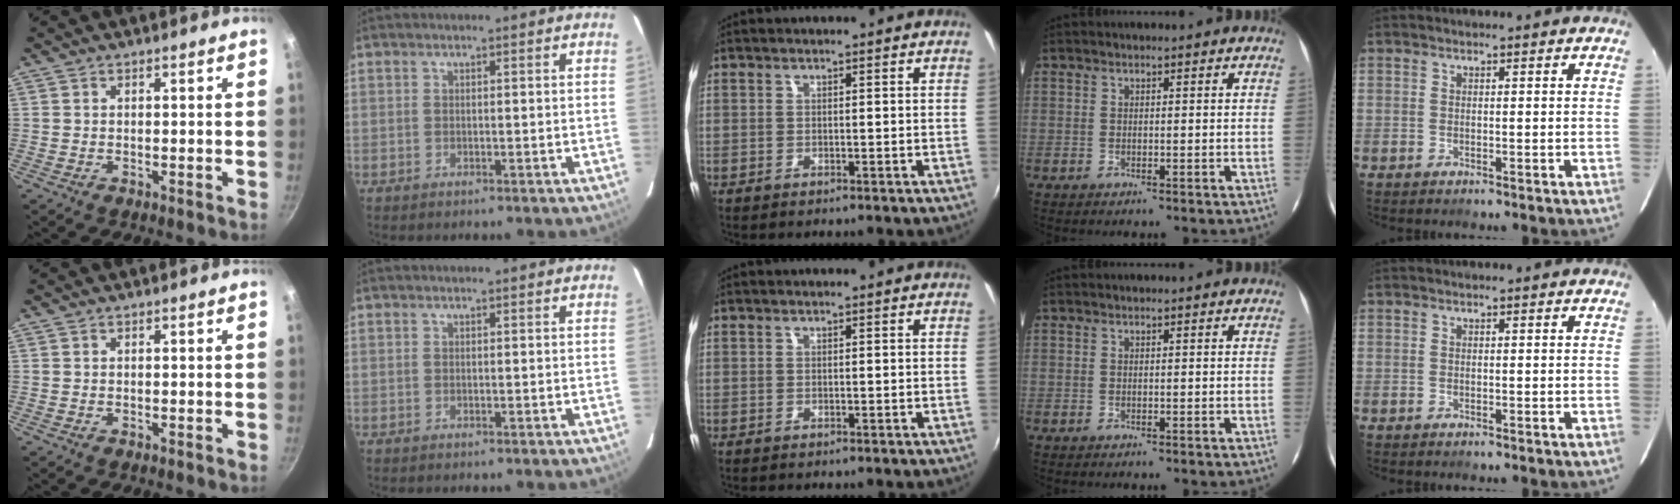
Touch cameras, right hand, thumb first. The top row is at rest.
{}